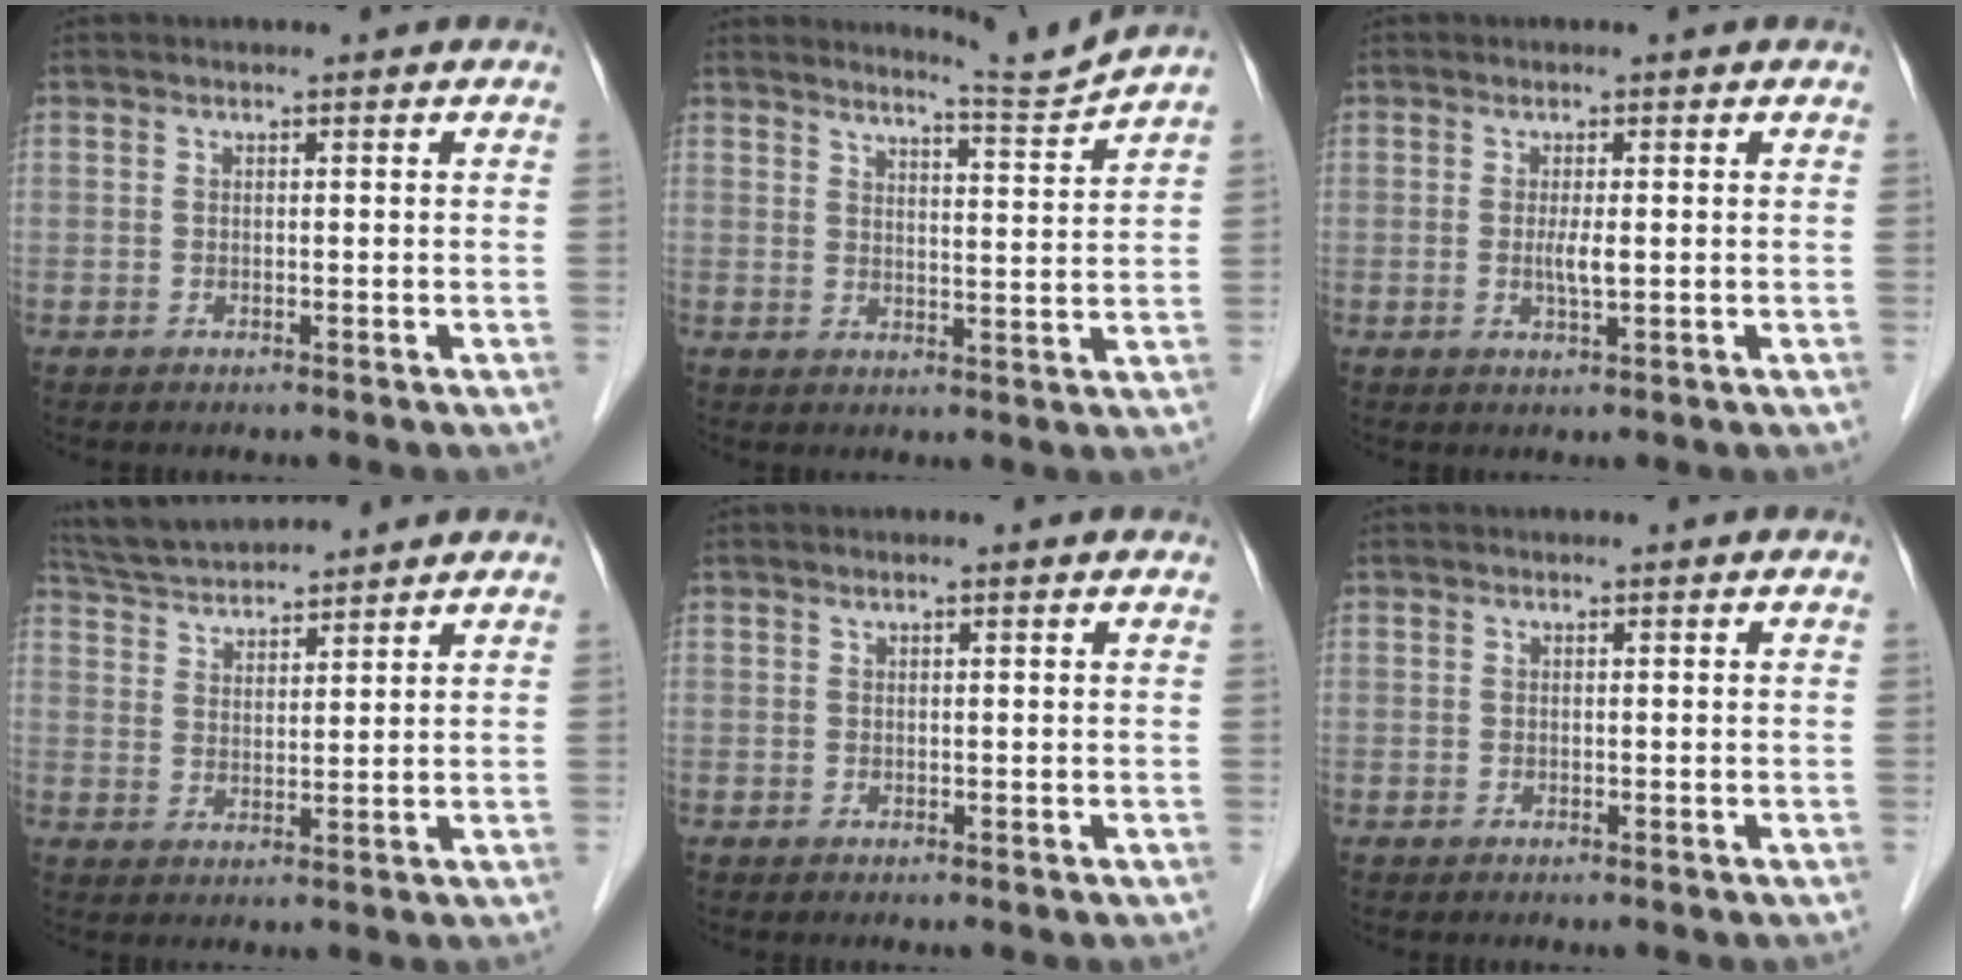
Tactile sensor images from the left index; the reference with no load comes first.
{"total": 5.2, "force": [4.8, -2.2, -0.5], "torque": [-0.011, -0.044, 0.076]}
{"total": 2.2, "force": [-0.1, 0.2, 2.2], "torque": [-0.044, -0.003, -0.002]}
{"total": 9.2, "force": [8.9, 0.7, 2.3], "torque": [-0.055, 0.032, 0.160]}
{"total": 0.6, "force": [0.5, 0.0, 0.3], "torque": [-0.012, 0.014, 0.008]}
{"total": 0.0}